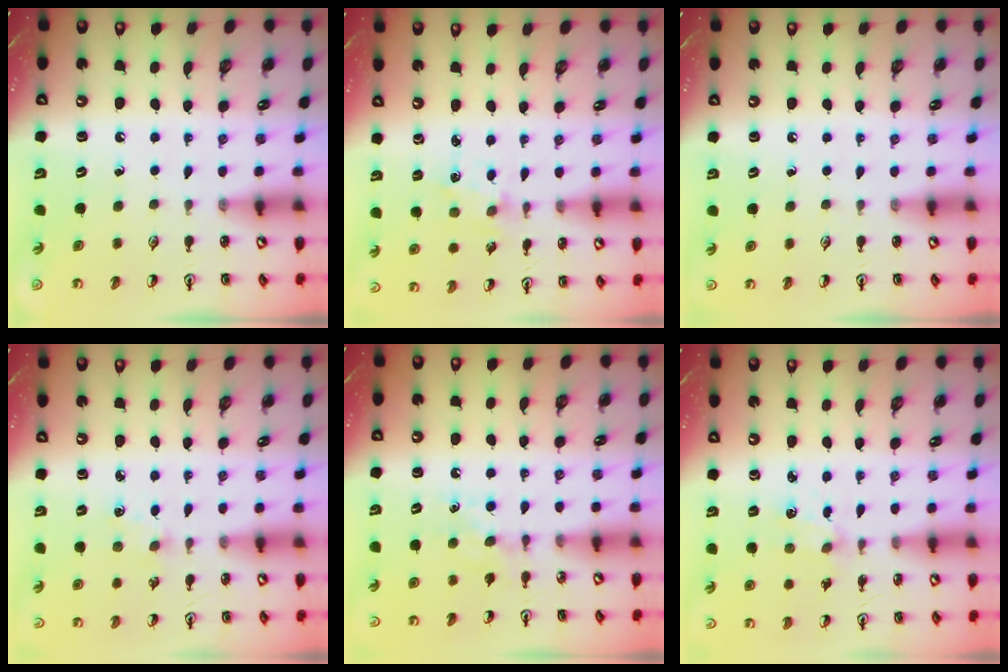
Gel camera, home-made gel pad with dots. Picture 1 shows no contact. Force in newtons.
{"total": 1.3, "press": 1.3, "slide": 0.2}
{"total": 0.0}
{"total": 2.2, "press": 2.2, "slide": 0.4}
{"total": 5.2, "press": 5.2, "slide": 0.7}
{"total": 2.7, "press": 2.7, "slide": 0.3}